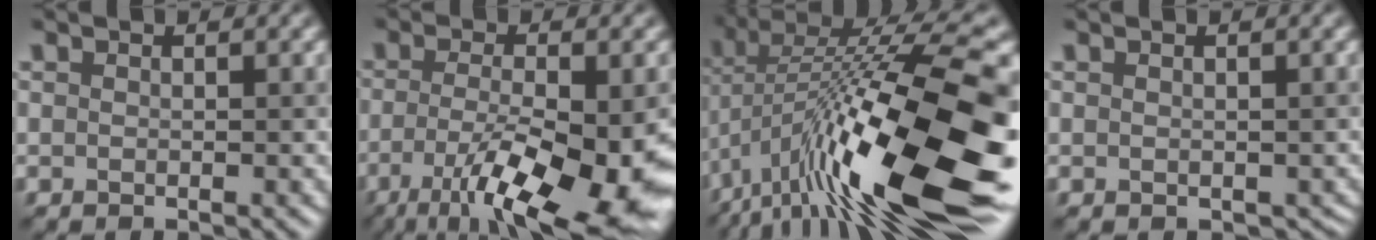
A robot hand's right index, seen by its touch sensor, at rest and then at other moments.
{"total": 12.5, "force": [-5.2, 3.6, 10.8], "torque": [-0.194, -0.030, -0.079]}
{"total": 17.7, "force": [-5.6, 5.3, 16.0], "torque": [-0.279, 0.019, -0.100]}
{"total": 0.9, "force": [0.0, 0.8, 0.4], "torque": [-0.009, -0.005, 0.004]}